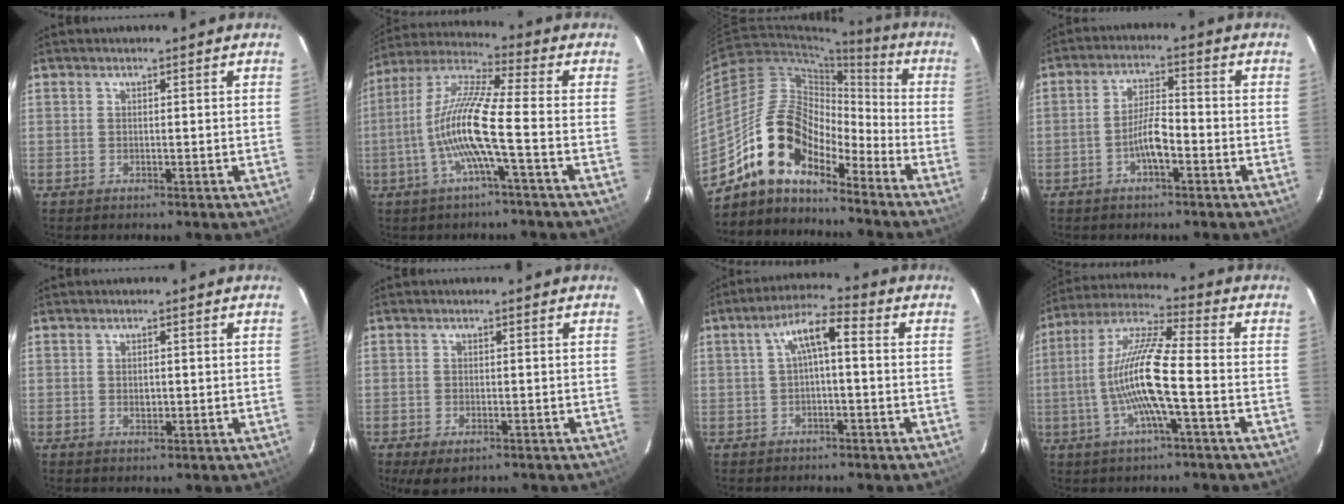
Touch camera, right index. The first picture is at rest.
{"total": 12.4, "force": [-3.6, 0.2, 11.8], "torque": [-0.234, 0.004, -0.073]}
{"total": 14.1, "force": [-11.0, 5.8, 6.5], "torque": [-0.114, 0.021, -0.213]}
{"total": 5.4, "force": [-2.6, 1.4, 4.6], "torque": [-0.093, 0.009, -0.045]}
{"total": 1.4, "force": [-0.1, 1.0, 0.9], "torque": [-0.015, 0.003, 0.000]}
{"total": 4.3, "force": [-2.5, 2.2, 2.7], "torque": [-0.057, -0.018, -0.038]}
{"total": 5.9, "force": [0.1, 1.7, 5.7], "torque": [-0.114, 0.021, 0.005]}
{"total": 13.4, "force": [-2.9, 1.2, 13.0], "torque": [-0.257, 0.005, -0.059]}